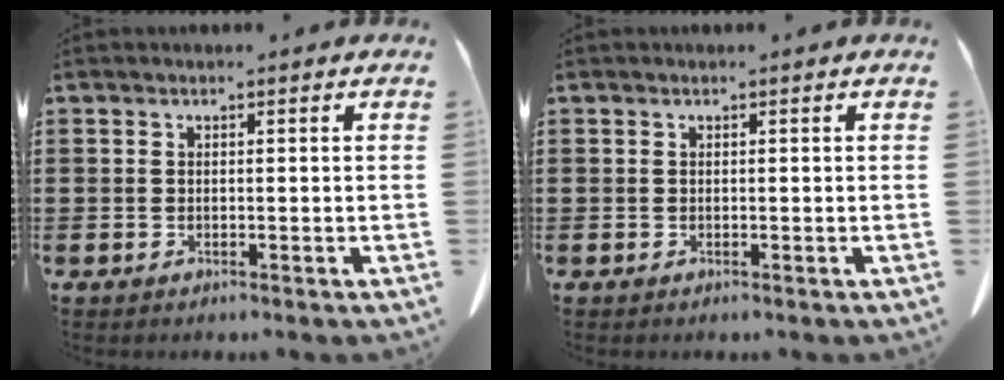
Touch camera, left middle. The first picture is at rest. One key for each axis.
{"total": 0.0}